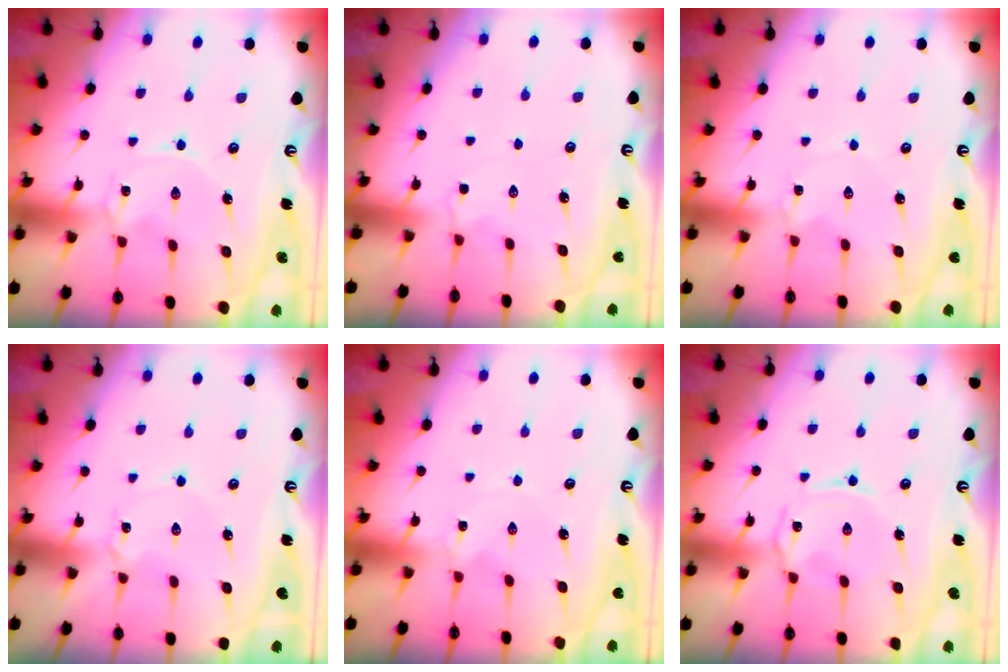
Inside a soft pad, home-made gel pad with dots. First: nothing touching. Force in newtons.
{"total": 1.9, "press": 1.5, "slide": 1.1}
{"total": 1.4, "press": 1.4, "slide": 0.2}
{"total": 2.6, "press": 2.6, "slide": 0.2}
{"total": 0.0}
{"total": 1.5, "press": 1.4, "slide": 0.5}